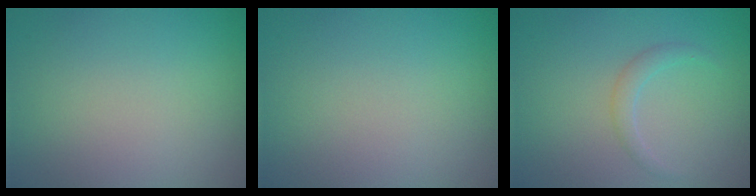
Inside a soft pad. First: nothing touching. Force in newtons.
{"total": 0.0}
{"total": 1.3, "press": 1.3, "slide": 0.2}